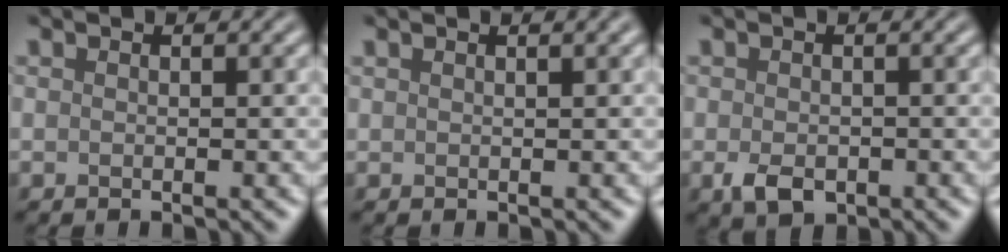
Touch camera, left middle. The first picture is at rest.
{"total": 3.0, "force": [1.8, 1.3, 2.0], "torque": [-0.007, 0.024, 0.005]}
{"total": 2.4, "force": [-1.3, 1.3, 1.5], "torque": [-0.035, -0.004, -0.015]}